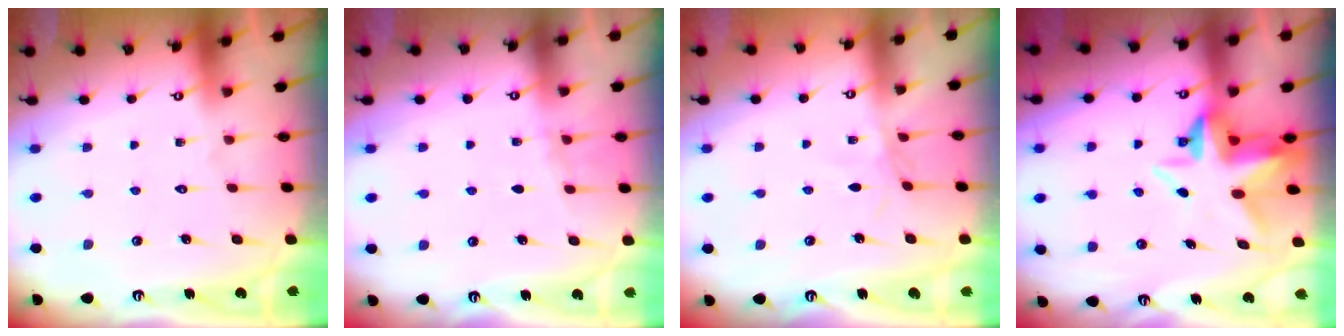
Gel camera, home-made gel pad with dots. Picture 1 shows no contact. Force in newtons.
{"total": 3.7, "press": 3.4, "slide": 1.3}
{"total": 1.7, "press": 1.6, "slide": 0.3}
{"total": 6.2, "press": 6.1, "slide": 1.2}